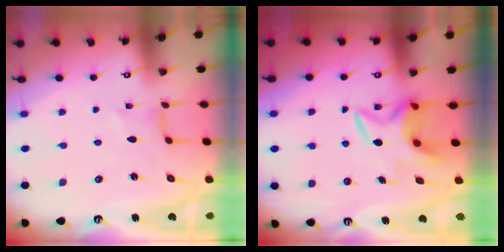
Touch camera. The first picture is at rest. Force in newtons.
{"total": 5.6, "press": 5.5, "slide": 0.7}